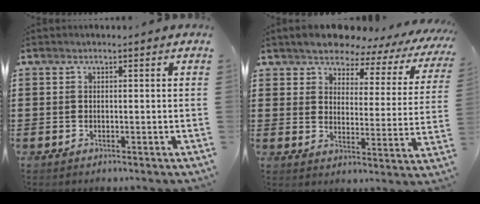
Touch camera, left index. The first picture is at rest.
{"total": 5.3, "force": [5.1, 1.2, 0.9], "torque": [-0.043, -0.039, 0.083]}